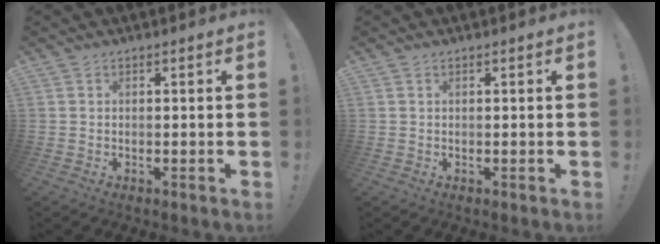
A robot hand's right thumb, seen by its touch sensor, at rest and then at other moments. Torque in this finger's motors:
{"motor_torque": [0.11, 0.05, -0.13, 0.08, 0.06]}